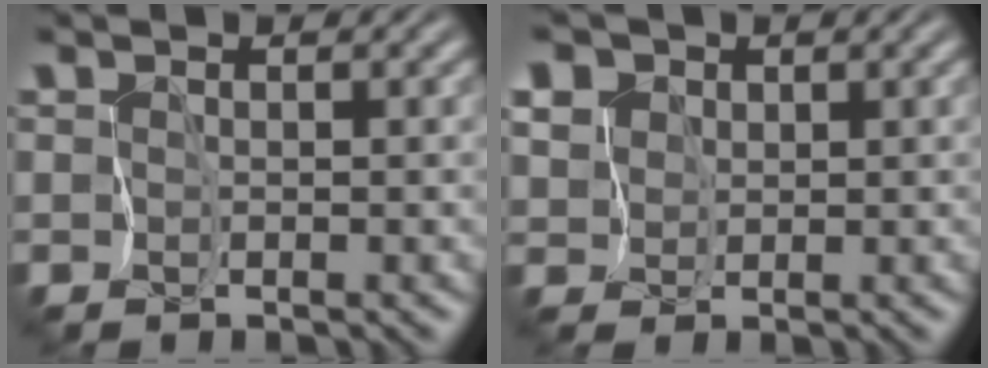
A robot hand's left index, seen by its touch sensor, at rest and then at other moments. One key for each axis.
{"total": 5.3, "fx": 2.5, "fy": 4.2, "fz": 2.0, "tx": -0.062, "ty": 0.020, "tz": 0.033}